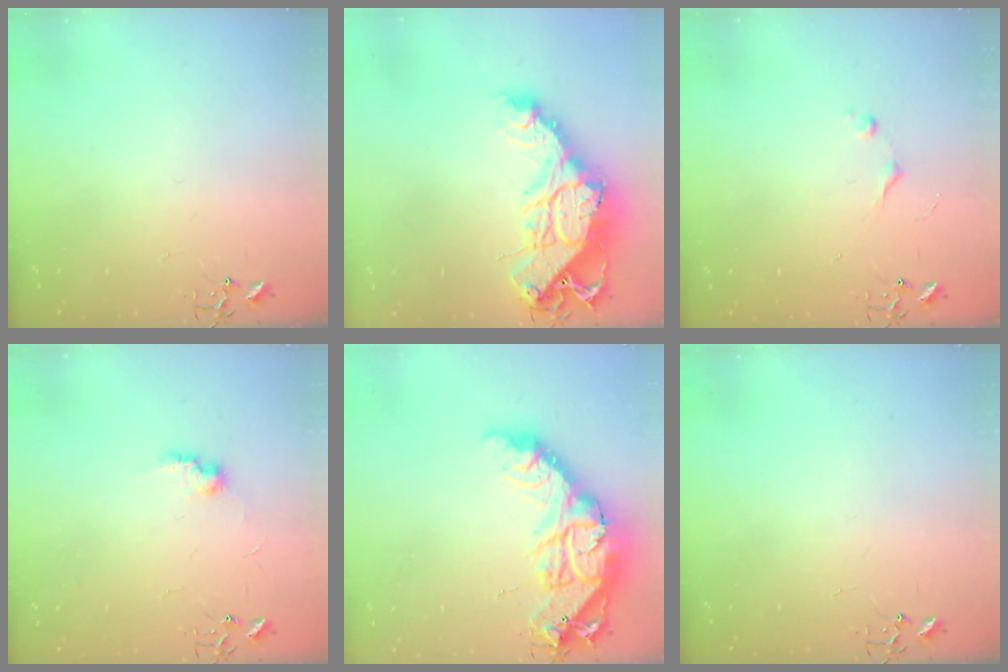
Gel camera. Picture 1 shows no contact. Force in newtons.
{"total": 18.5, "press": 18.4, "slide": 2.0}
{"total": 5.2, "press": 5.1, "slide": 0.7}
{"total": 7.5, "press": 7.4, "slide": 0.3}
{"total": 21.4, "press": 21.3, "slide": 2.0}
{"total": 0.0}